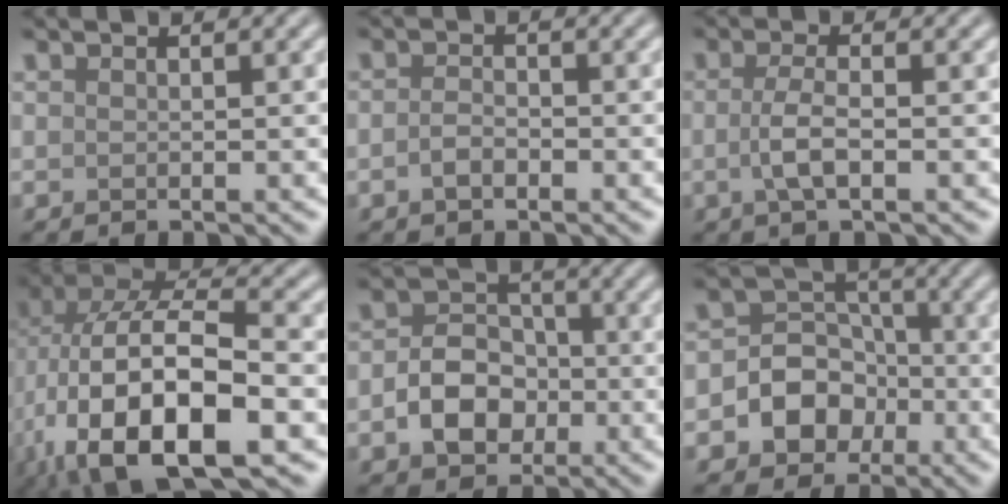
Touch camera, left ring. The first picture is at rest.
{"total": 1.5, "force": [-0.7, 0.9, 1.0], "torque": [-0.022, 0.001, -0.018]}
{"total": 2.6, "force": [-0.5, 0.8, 2.5], "torque": [-0.053, 0.000, -0.014]}
{"total": 15.8, "force": [-4.3, 7.7, 13.0], "torque": [-0.234, -0.004, -0.066]}
{"total": 4.7, "force": [-1.4, 3.6, 2.7], "torque": [-0.041, 0.003, -0.027]}
{"total": 6.0, "force": [-1.9, 5.1, 2.4], "torque": [-0.011, 0.012, -0.059]}